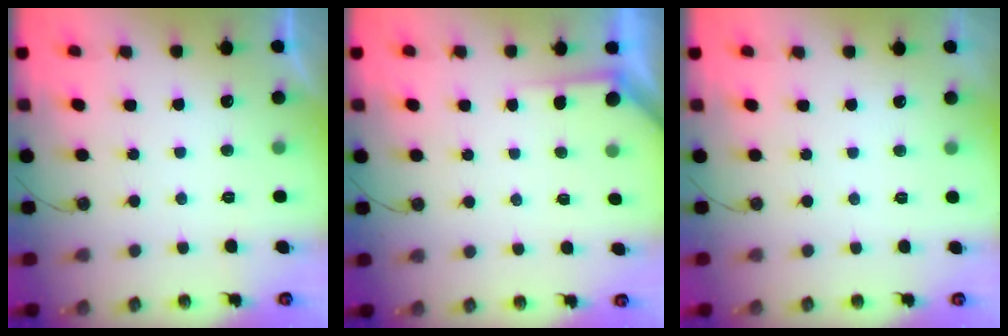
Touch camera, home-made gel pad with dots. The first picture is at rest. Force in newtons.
{"total": 2.5, "press": 2.4, "slide": 0.4}
{"total": 0.0}